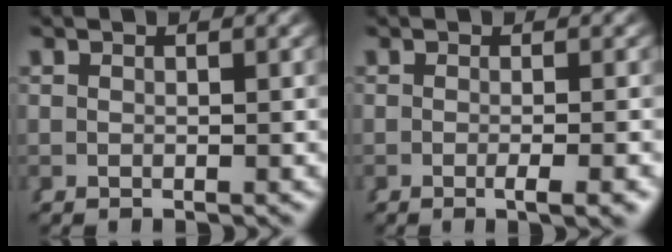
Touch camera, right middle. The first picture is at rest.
{"total": 2.2, "force": [-1.3, -0.1, 1.8], "torque": [-0.026, 0.000, -0.021]}